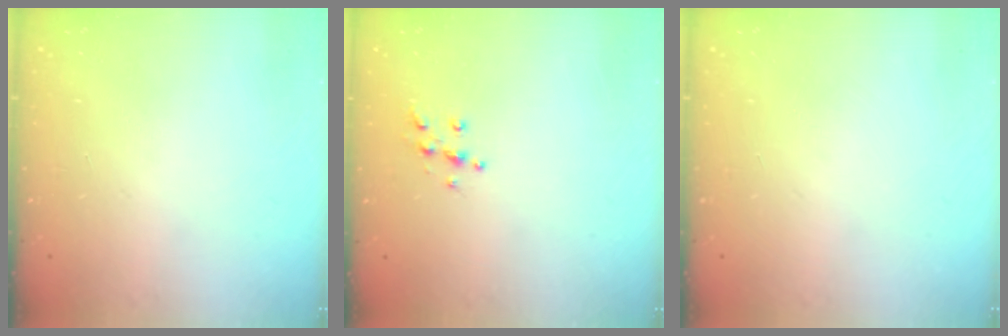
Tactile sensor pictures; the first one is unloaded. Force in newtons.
{"total": 5.4, "press": 5.4, "slide": 0.5}
{"total": 0.0}